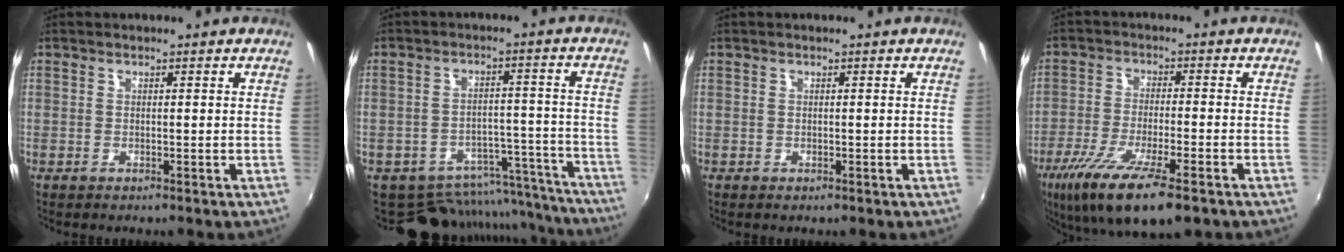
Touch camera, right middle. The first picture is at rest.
{"total": 17.0, "force": [-14.7, 7.5, 4.3], "torque": [-0.082, 0.040, -0.178]}
{"total": 0.0}
{"total": 15.3, "force": [-9.5, 3.4, 11.5], "torque": [-0.228, -0.053, -0.169]}